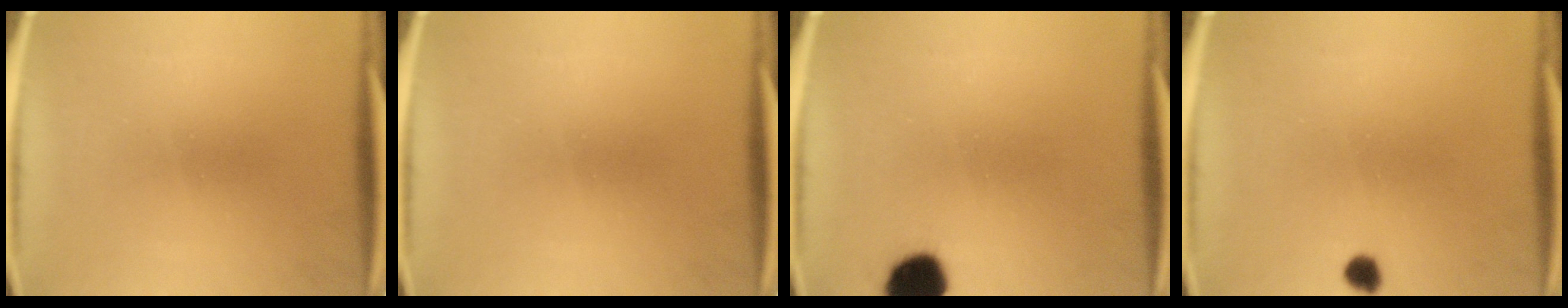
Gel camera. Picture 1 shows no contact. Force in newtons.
{"total": 0.0}
{"total": 8.6}
{"total": 2.0}